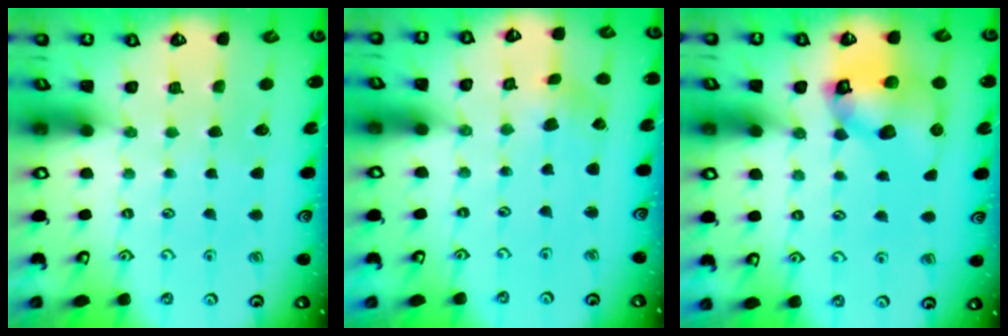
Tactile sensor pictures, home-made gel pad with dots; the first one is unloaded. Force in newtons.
{"total": 0.5, "press": 0.5, "slide": 0.1}
{"total": 11.3, "press": 11.2, "slide": 1.6}